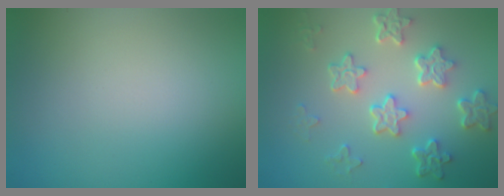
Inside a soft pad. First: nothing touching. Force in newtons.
{"total": 5.6, "press": 4.3, "slide": 3.6}